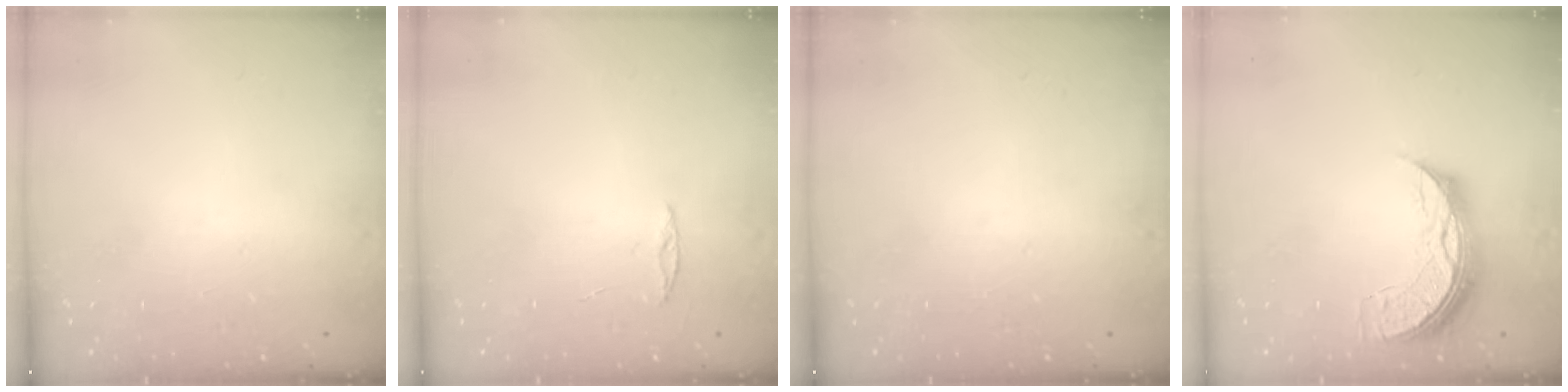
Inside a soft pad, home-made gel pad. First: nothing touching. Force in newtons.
{"total": 2.0, "press": 2.0, "slide": 0.2}
{"total": 0.0}
{"total": 9.2, "press": 9.2, "slide": 0.7}